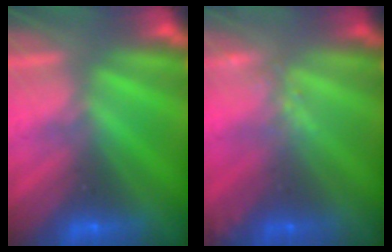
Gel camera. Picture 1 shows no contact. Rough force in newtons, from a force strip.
{"total": 1.6}